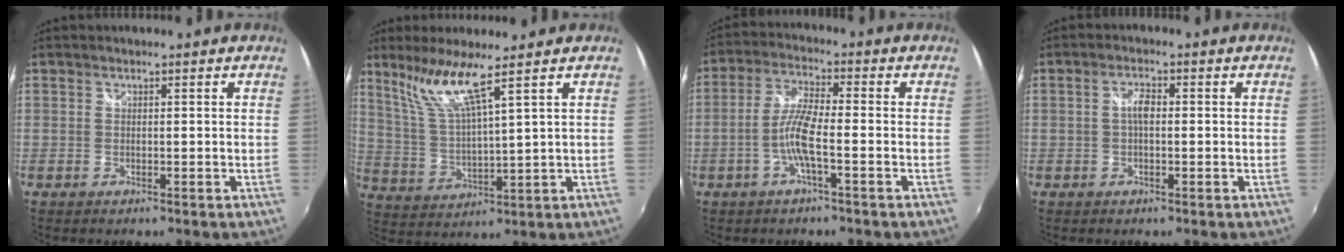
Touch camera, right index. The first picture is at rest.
{"total": 8.6, "force": [6.1, -0.7, 6.0], "torque": [-0.111, 0.003, 0.131]}
{"total": 6.7, "force": [-2.2, 0.7, 6.3], "torque": [-0.135, 0.005, -0.045]}
{"total": 2.5, "force": [-0.1, 1.1, 2.2], "torque": [-0.042, 0.006, -0.003]}